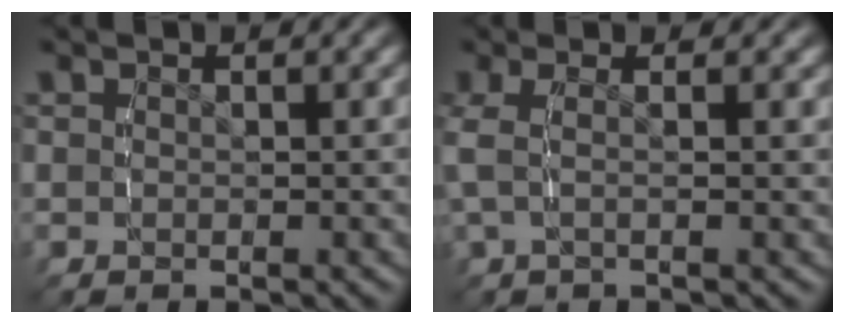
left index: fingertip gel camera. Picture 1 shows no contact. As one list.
[{"total": 2.6, "force": [0.6, 0.6, 2.5], "torque": [-0.059, 0.004, 0.008]}]